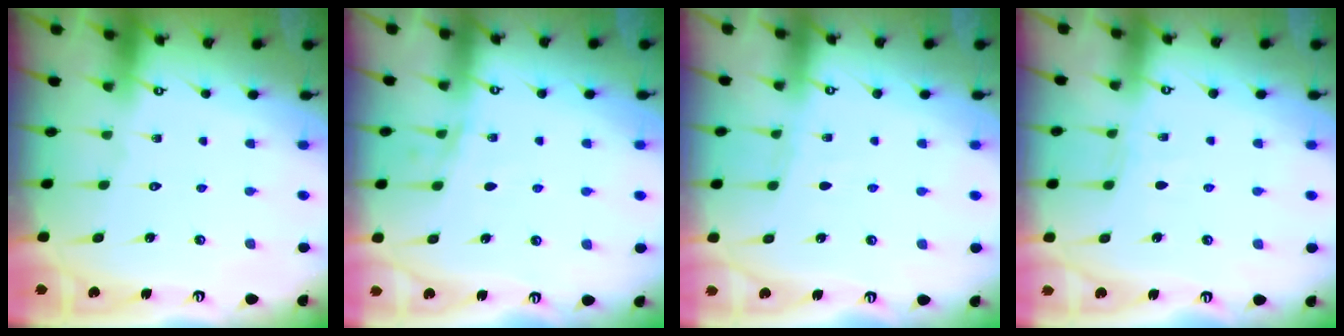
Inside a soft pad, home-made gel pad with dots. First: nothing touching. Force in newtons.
{"total": 5.1, "press": 5.0, "slide": 1.3}
{"total": 2.7, "press": 2.6, "slide": 0.4}
{"total": 2.9, "press": 2.9, "slide": 0.5}